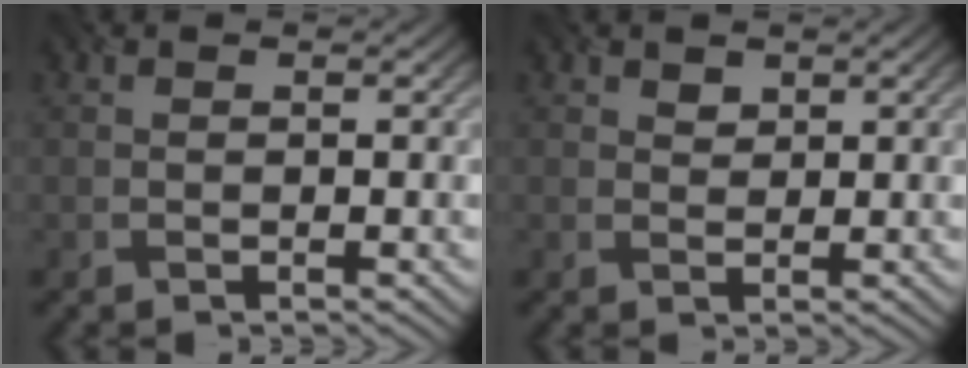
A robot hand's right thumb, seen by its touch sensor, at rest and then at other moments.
{"total": 1.3, "force": [0.9, 0.8, 0.4], "torque": [-0.008, -0.003, 0.018]}